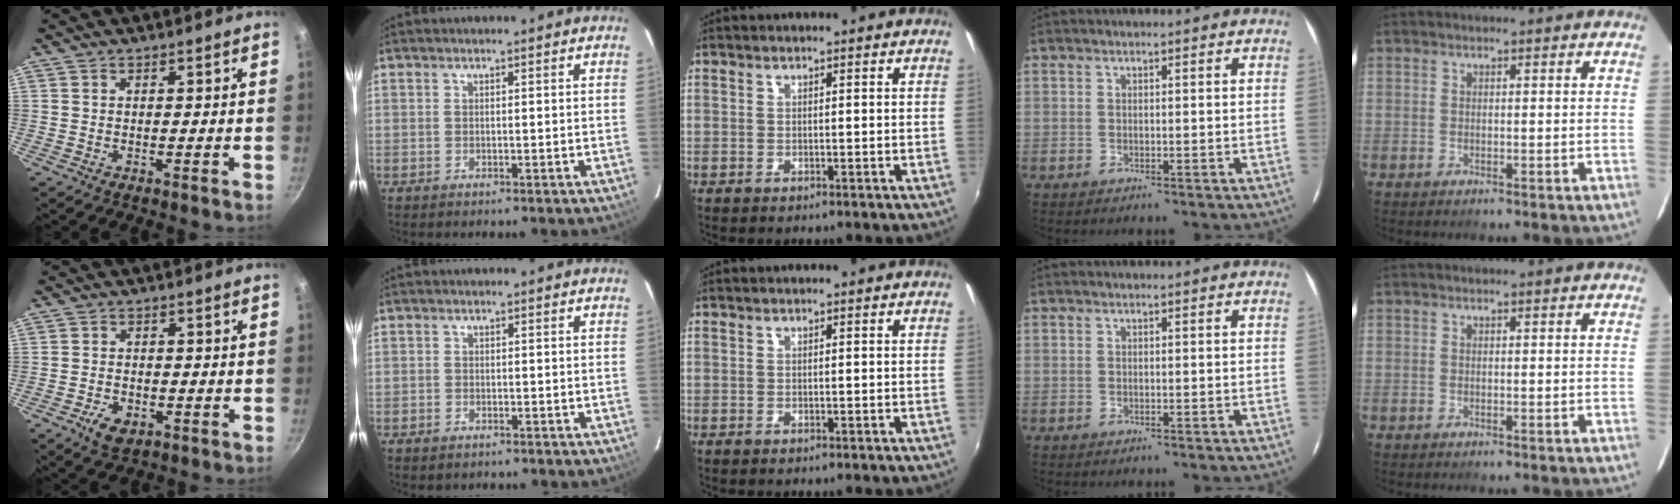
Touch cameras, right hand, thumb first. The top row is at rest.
{"thumb": {"total": 4.7, "force": [-2.1, 2.8, 3.1], "torque": [-0.053, 0.008, -0.031]}, "index": {"total": 1.5, "force": [-1.1, 0.9, 0.3], "torque": [-0.008, 0.001, -0.018]}}